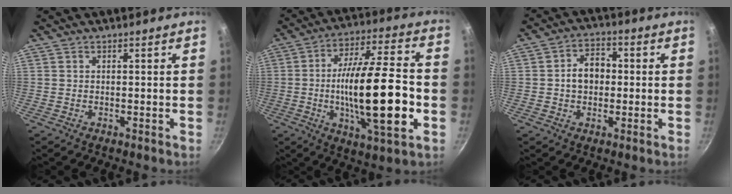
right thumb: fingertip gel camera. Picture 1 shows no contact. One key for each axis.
{"total": 22.1, "fx": -3.7, "fy": 6.5, "fz": 20.8, "tx": -0.335, "ty": 0.025, "tz": -0.061}
{"total": 7.1, "fx": 0.0, "fy": 5.4, "fz": 4.6, "tx": -0.041, "ty": 0.020, "tz": -0.006}